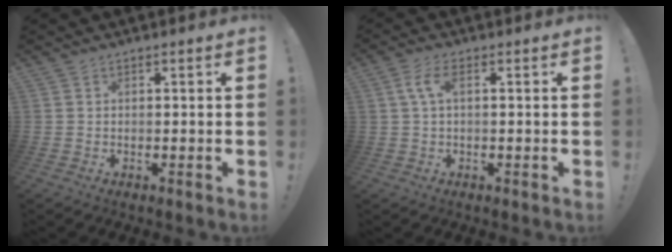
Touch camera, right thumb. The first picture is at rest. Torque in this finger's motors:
{"motor_torque": [0.04, 0.06, 0.48, -0.18, 0.20]}